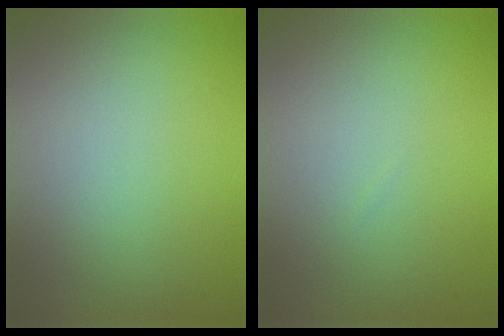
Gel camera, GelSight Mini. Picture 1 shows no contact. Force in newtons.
{"total": 0.0}